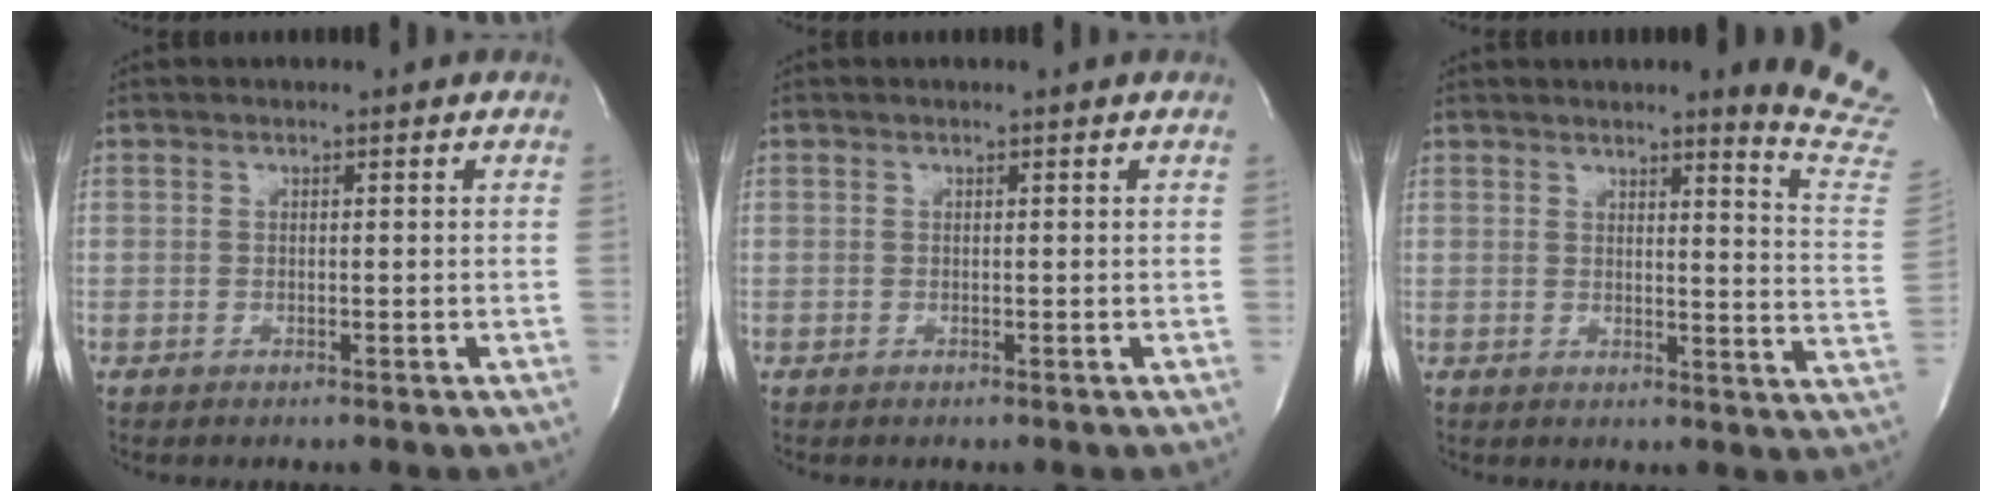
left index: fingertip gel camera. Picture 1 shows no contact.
{"total": 0.0}
{"total": 11.7, "force": [10.3, -0.9, 5.6], "torque": [-0.060, -0.090, 0.094]}